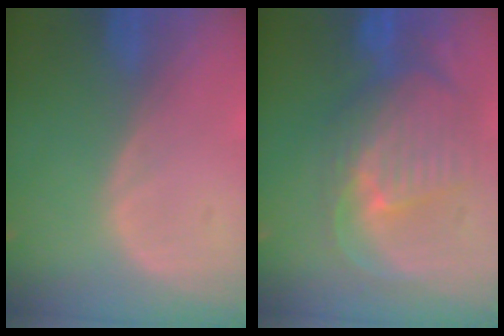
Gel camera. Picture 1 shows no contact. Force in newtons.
{"total": 10.8, "press": 9.5, "slide": 5.2}